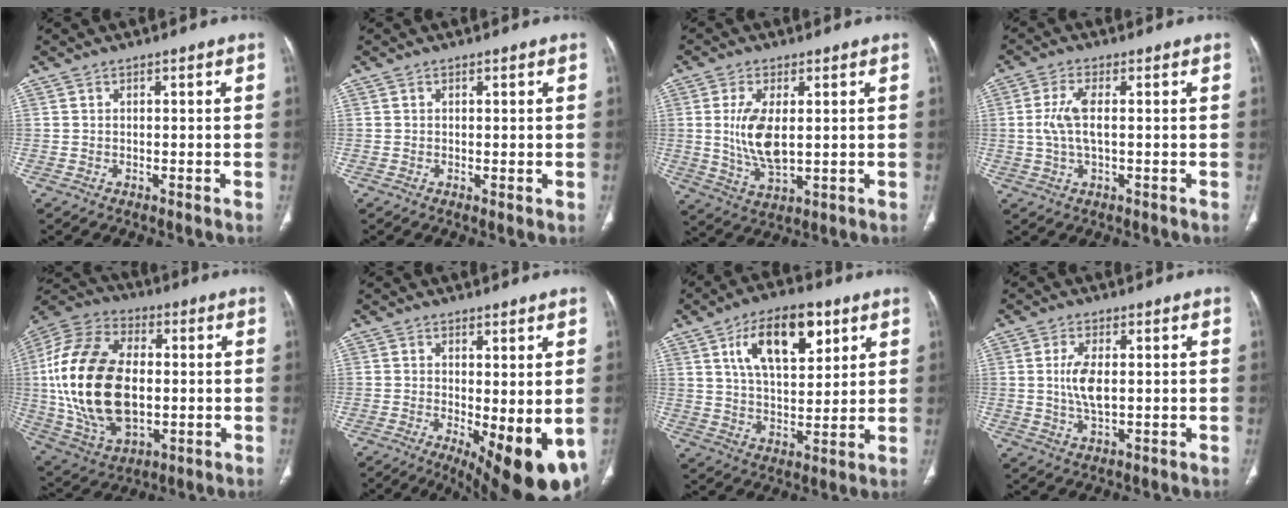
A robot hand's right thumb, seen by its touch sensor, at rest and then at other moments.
{"total": 0.7, "force": [0.0, 0.2, 0.6], "torque": [-0.015, -0.005, 0.001]}
{"total": 9.1, "force": [0.9, 4.1, 8.1], "torque": [-0.165, -0.016, 0.027]}
{"total": 5.5, "force": [0.2, 2.0, 5.1], "torque": [-0.132, 0.007, 0.002]}
{"total": 25.9, "force": [0.3, 15.6, 20.7], "torque": [-0.414, -0.002, 0.014]}
{"total": 13.8, "force": [-3.2, 4.8, 12.5], "torque": [-0.157, -0.025, -0.029]}
{"total": 15.3, "force": [6.8, 7.6, 11.4], "torque": [-0.156, -0.018, 0.117]}
{"total": 5.7, "force": [0.5, 2.4, 5.1], "torque": [-0.110, -0.006, 0.011]}